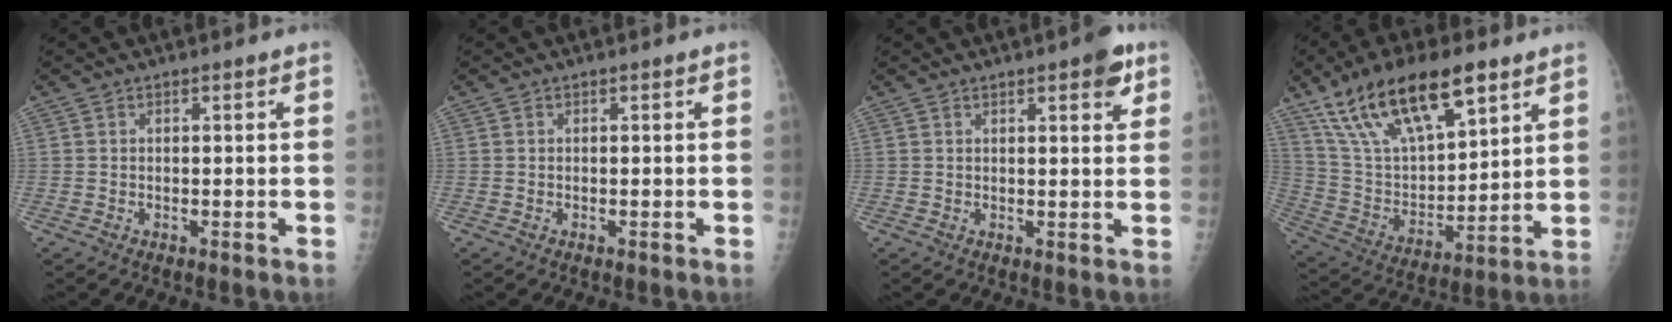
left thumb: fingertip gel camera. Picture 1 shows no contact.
{"total": 0.0}
{"total": 4.7, "force": [2.6, 1.5, 3.6], "torque": [-0.035, -0.008, 0.027]}
{"total": 21.9, "force": [13.3, 8.9, 15.0], "torque": [-0.245, -0.037, 0.255]}